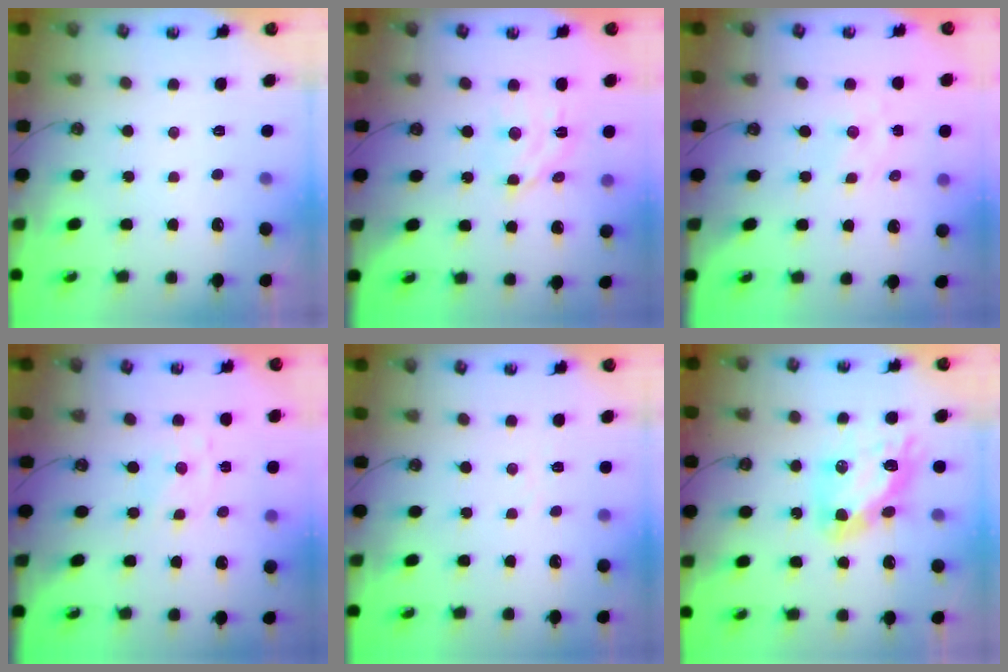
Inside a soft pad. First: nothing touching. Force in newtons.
{"total": 9.3, "press": 9.3, "slide": 0.7}
{"total": 1.3, "press": 1.3, "slide": 0.2}
{"total": 1.5, "press": 1.4, "slide": 0.3}
{"total": 2.5, "press": 2.5, "slide": 0.4}
{"total": 12.6, "press": 12.5, "slide": 1.6}